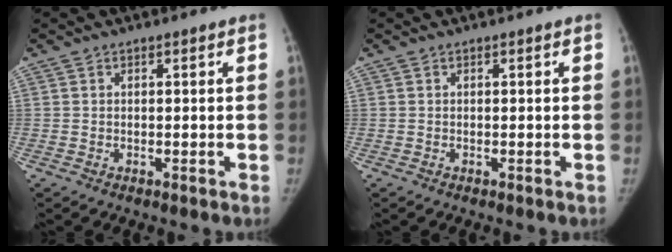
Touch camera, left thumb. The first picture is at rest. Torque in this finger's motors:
{"motor_torque": [0.09, 0.00, 0.00, 0.00, 0.01]}